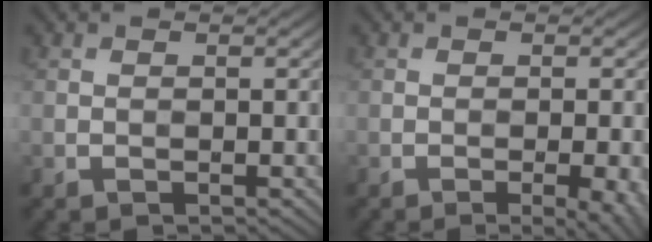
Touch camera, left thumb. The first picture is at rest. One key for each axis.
{"total": 4.2, "fx": -1.5, "fy": 1.0, "fz": 3.8, "tx": -0.049, "ty": 0.000, "tz": -0.016}